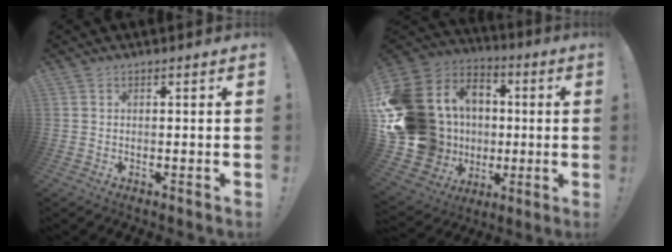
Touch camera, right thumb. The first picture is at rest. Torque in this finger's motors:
{"motor_torque": [2.49, 2.52, 0.39, 0.21, 0.25]}